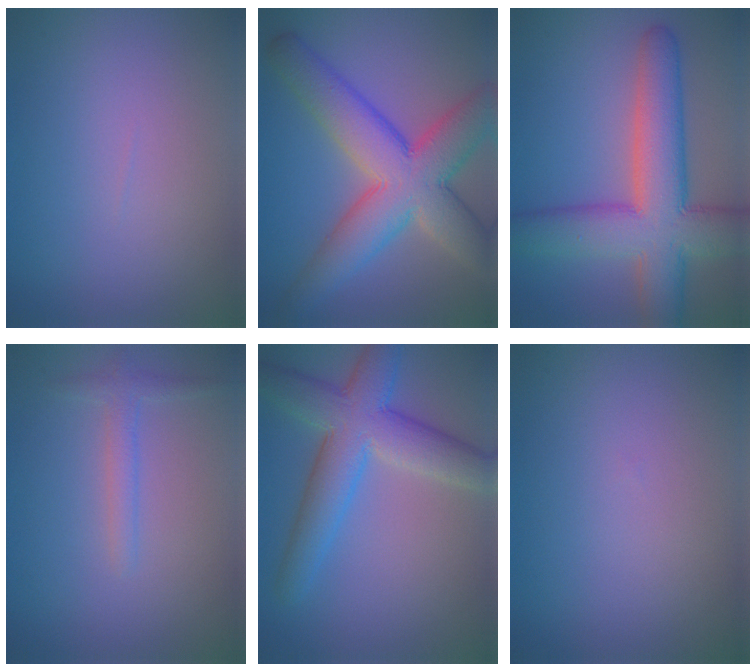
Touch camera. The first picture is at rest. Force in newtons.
{"total": 10.2, "press": 10.2, "slide": 0.4}
{"total": 10.0, "press": 9.9, "slide": 0.5}
{"total": 1.6, "press": 1.6, "slide": 0.1}
{"total": 7.1, "press": 7.1, "slide": 0.2}
{"total": 0.0}